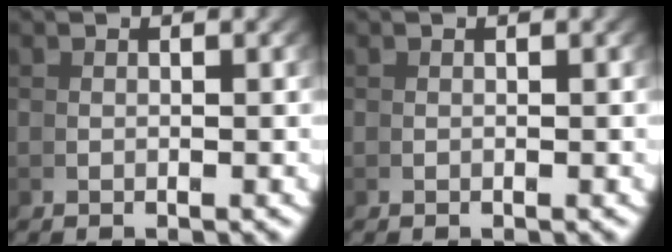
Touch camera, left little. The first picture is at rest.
{"total": 0.0}